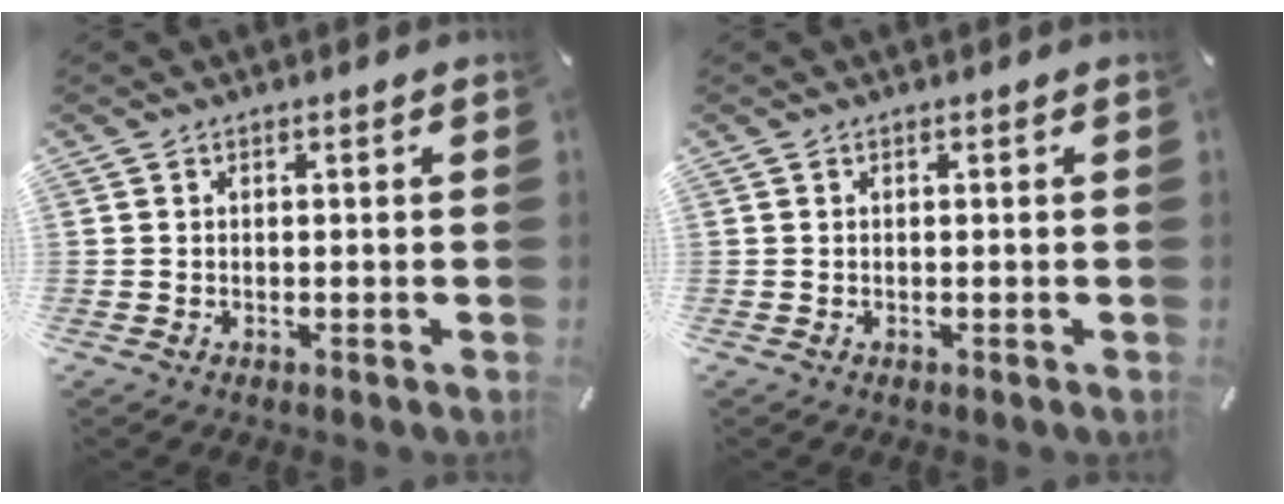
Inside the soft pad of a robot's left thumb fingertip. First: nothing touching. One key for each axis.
{"total": 0.0}